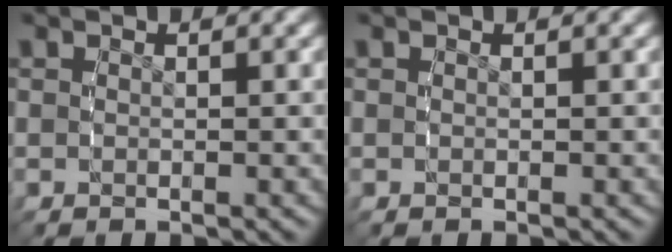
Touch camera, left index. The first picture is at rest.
{"total": 0.0}